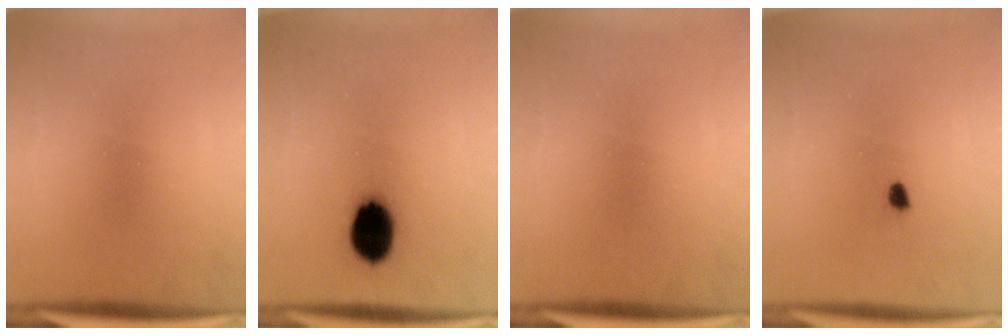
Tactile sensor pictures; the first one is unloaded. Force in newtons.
{"total": 10.8}
{"total": 0.0}
{"total": 1.4}